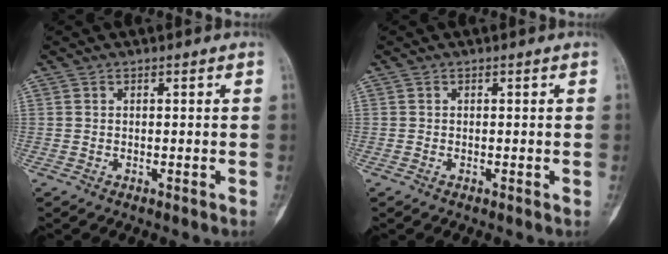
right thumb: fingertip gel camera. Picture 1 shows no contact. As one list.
[{"total": 0.0}]